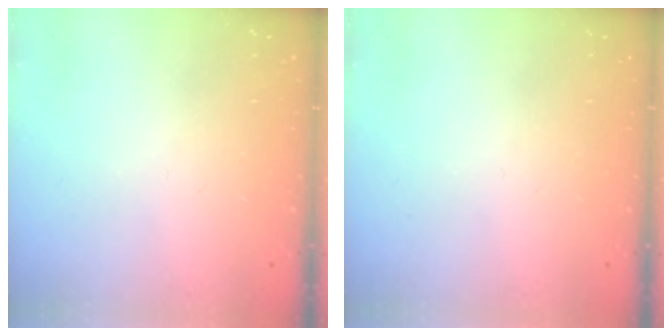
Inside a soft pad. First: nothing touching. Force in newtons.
{"total": 0.0}